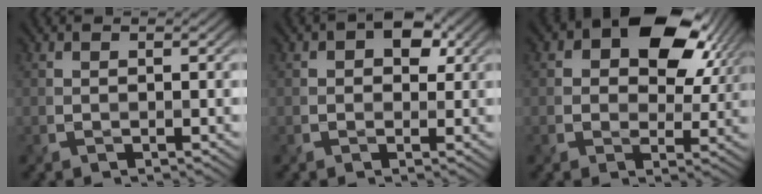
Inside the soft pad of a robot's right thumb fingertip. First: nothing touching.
{"total": 3.7, "force": [1.0, 2.8, 2.2], "torque": [-0.026, -0.001, 0.009]}
{"total": 12.8, "force": [4.6, 8.7, 8.2], "torque": [-0.129, 0.004, 0.072]}